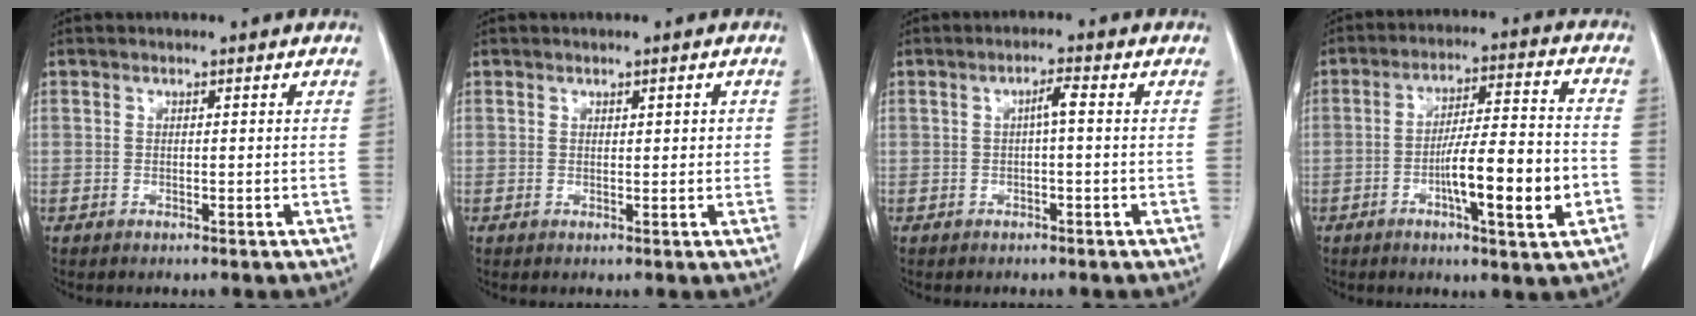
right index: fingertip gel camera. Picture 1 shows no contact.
{"total": 1.6, "force": [0.5, 0.6, 1.4], "torque": [-0.019, 0.004, 0.009]}
{"total": 2.0, "force": [0.1, 0.2, 2.0], "torque": [-0.034, 0.005, 0.001]}
{"total": 12.1, "force": [-3.7, 1.1, 11.5], "torque": [-0.184, 0.005, -0.057]}